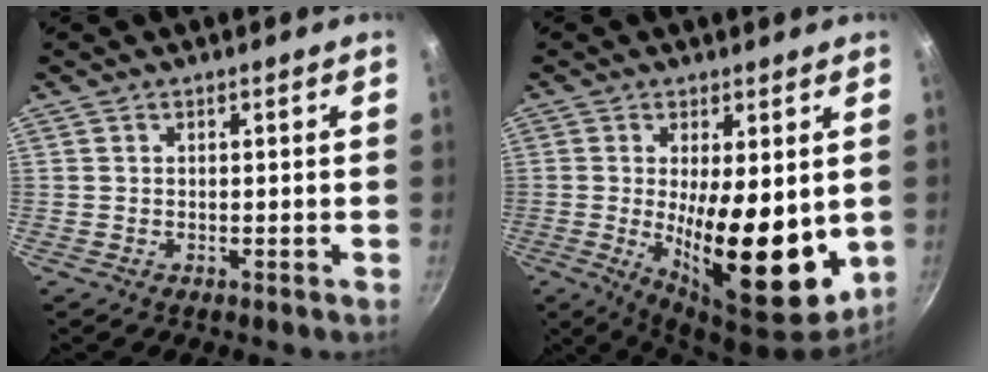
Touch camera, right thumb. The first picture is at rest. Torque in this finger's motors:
{"motor_torque": [0.38, 3.46, 1.88, 0.10, 0.30]}